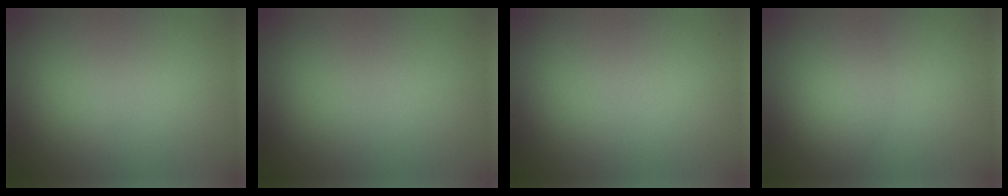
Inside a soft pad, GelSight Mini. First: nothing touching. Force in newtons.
{"total": 0.0}
{"total": 0.0}
{"total": 1.8, "press": 1.8, "slide": 0.1}